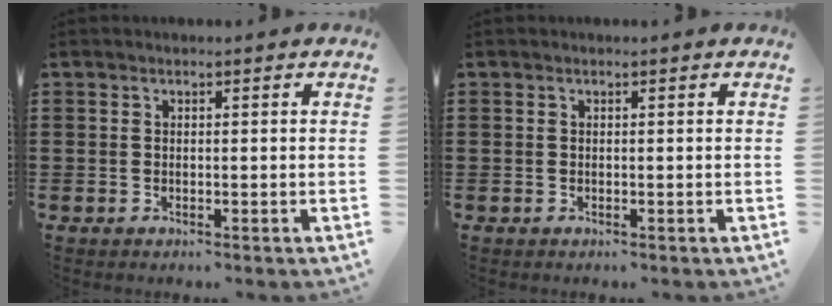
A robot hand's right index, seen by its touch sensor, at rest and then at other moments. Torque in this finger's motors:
{"motor_torque": [0.00, 0.00, 0.00, -0.01]}